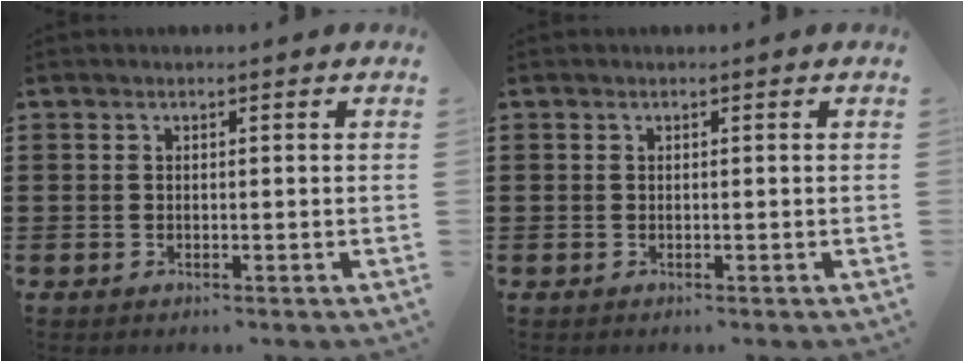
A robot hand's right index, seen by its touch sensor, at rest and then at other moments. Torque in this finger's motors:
{"motor_torque": [-0.94, 1.20, -0.02, -0.01]}